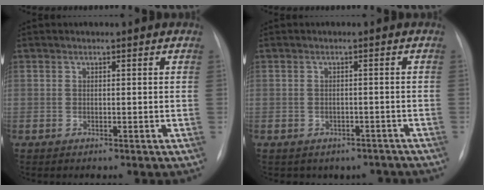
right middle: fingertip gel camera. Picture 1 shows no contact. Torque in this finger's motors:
{"motor_torque": [0.09, -0.08, 0.05, 0.02]}